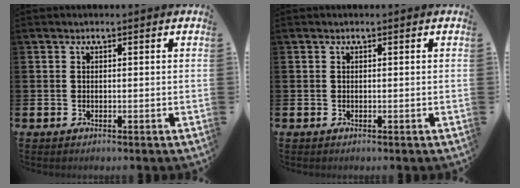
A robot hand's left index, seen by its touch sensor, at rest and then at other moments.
{"total": 0.0}